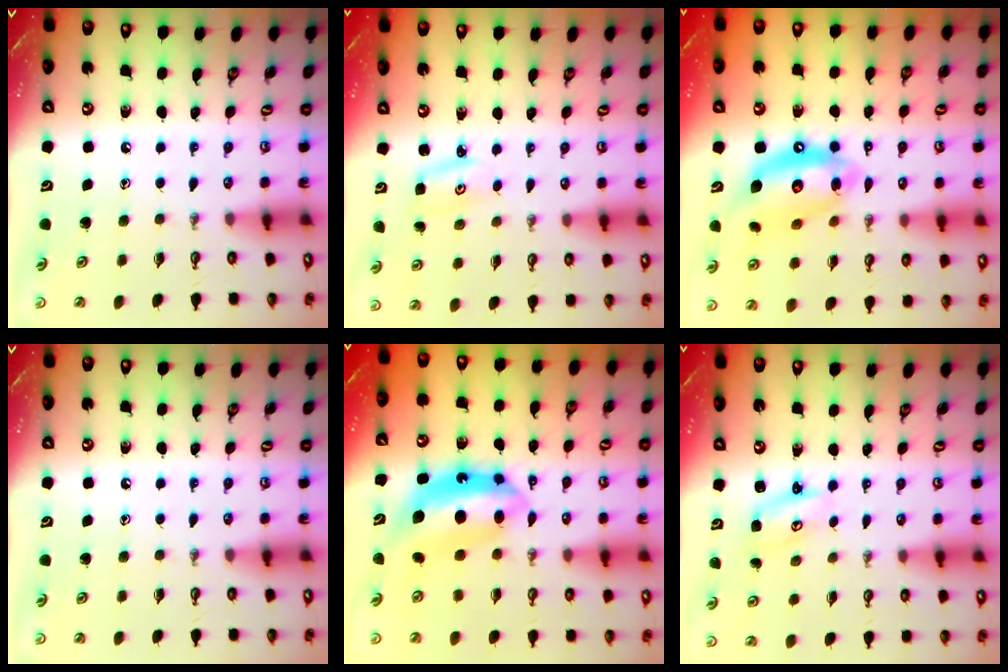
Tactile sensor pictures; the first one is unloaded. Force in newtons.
{"total": 3.9, "press": 3.9, "slide": 0.4}
{"total": 14.4, "press": 14.3, "slide": 1.5}
{"total": 0.0}
{"total": 10.5, "press": 10.4, "slide": 0.7}
{"total": 2.7, "press": 2.7, "slide": 0.2}